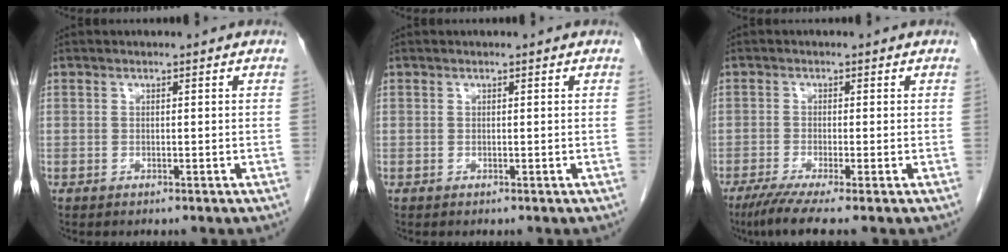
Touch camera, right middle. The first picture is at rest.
{"total": 0.0}
{"total": 5.2, "force": [-3.7, -0.3, 3.7], "torque": [-0.062, -0.016, -0.068]}